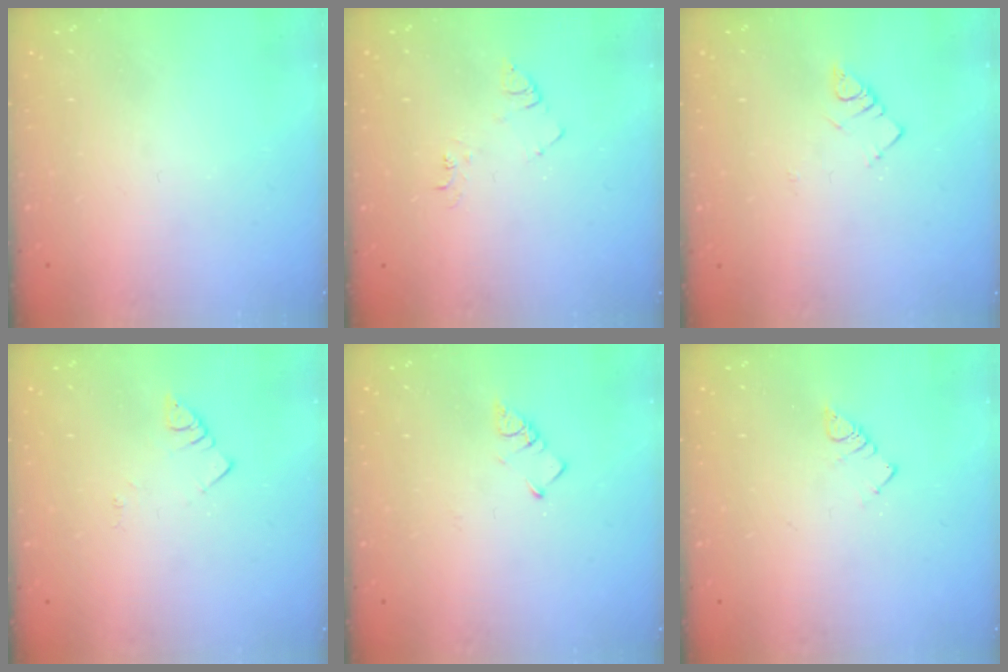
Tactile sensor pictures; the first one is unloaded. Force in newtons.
{"total": 5.7, "press": 5.7, "slide": 0.5}
{"total": 3.2, "press": 3.1, "slide": 0.5}
{"total": 1.7, "press": 1.7, "slide": 0.3}
{"total": 2.7, "press": 2.7, "slide": 0.4}
{"total": 2.8, "press": 2.8, "slide": 0.3}